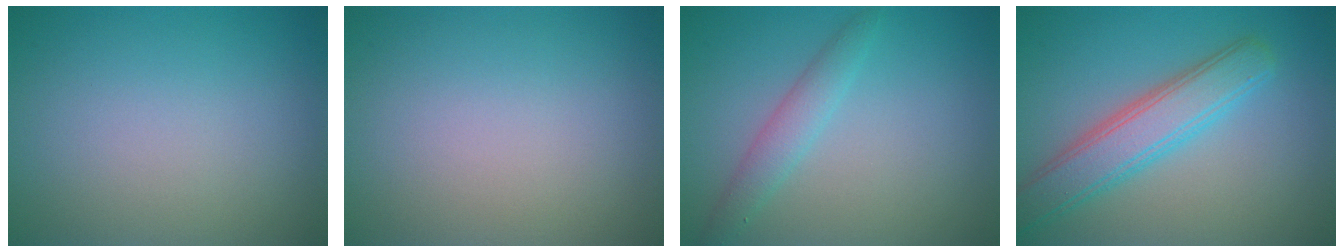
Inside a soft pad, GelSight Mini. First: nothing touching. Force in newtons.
{"total": 0.0}
{"total": 2.2, "press": 2.2, "slide": 0.1}
{"total": 5.0, "press": 5.0, "slide": 0.2}